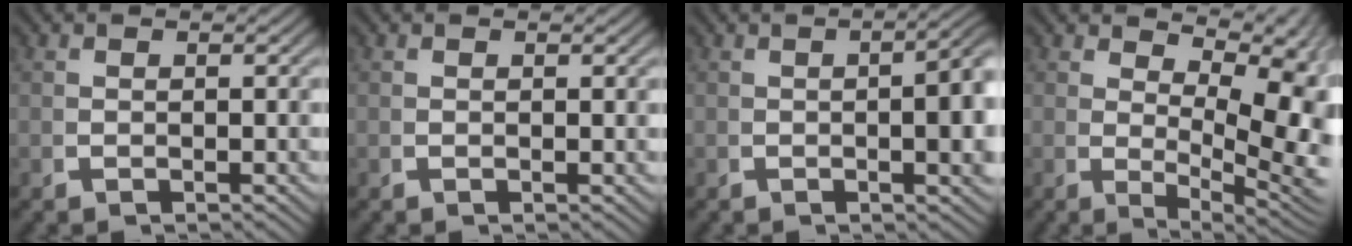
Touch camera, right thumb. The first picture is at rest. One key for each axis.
{"total": 0.0}
{"total": 5.7, "fx": -0.1, "fy": 2.2, "fz": 5.3, "tx": -0.060, "ty": 0.000, "tz": -0.001}
{"total": 8.0, "fx": 0.8, "fy": 4.0, "fz": 6.8, "tx": -0.101, "ty": -0.029, "tz": 0.030}